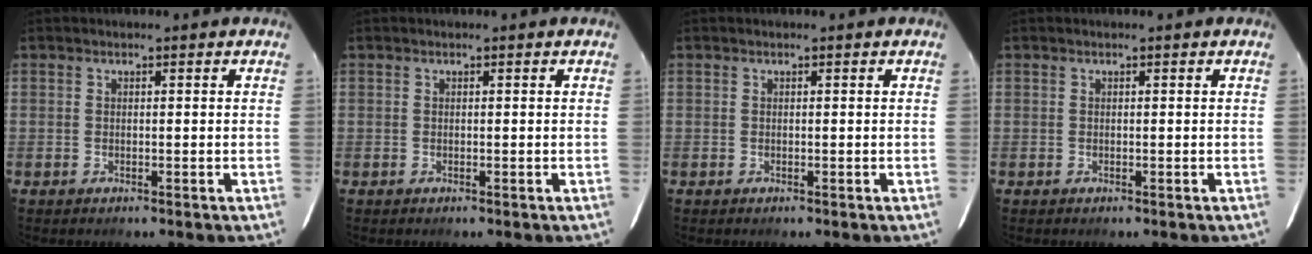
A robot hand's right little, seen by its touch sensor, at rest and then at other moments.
{"total": 0.0}
{"total": 0.0}
{"total": 0.0}